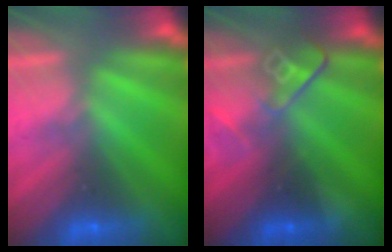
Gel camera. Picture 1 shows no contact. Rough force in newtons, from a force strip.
{"total": 2.6}